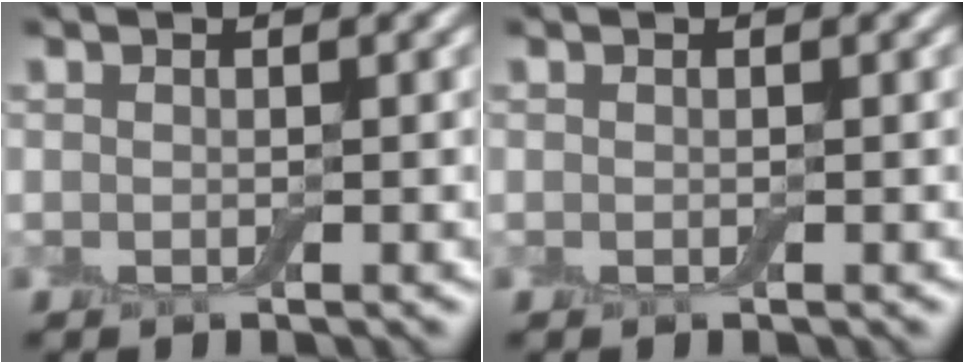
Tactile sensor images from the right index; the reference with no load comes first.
{"total": 0.0}